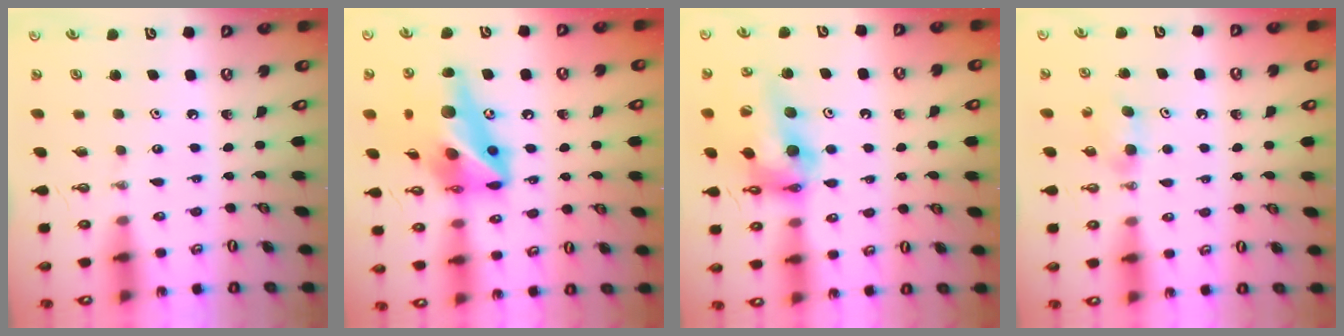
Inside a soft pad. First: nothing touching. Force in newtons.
{"total": 19.9, "press": 19.6, "slide": 3.1}
{"total": 16.5, "press": 16.4, "slide": 1.8}
{"total": 4.0, "press": 3.8, "slide": 1.2}